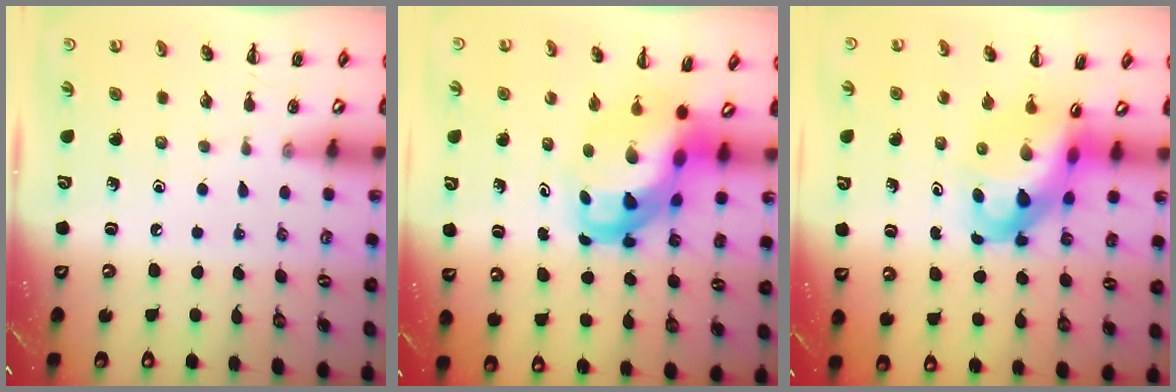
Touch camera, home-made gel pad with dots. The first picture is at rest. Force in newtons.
{"total": 7.2, "press": 6.9, "slide": 2.1}
{"total": 7.4, "press": 7.0, "slide": 2.3}